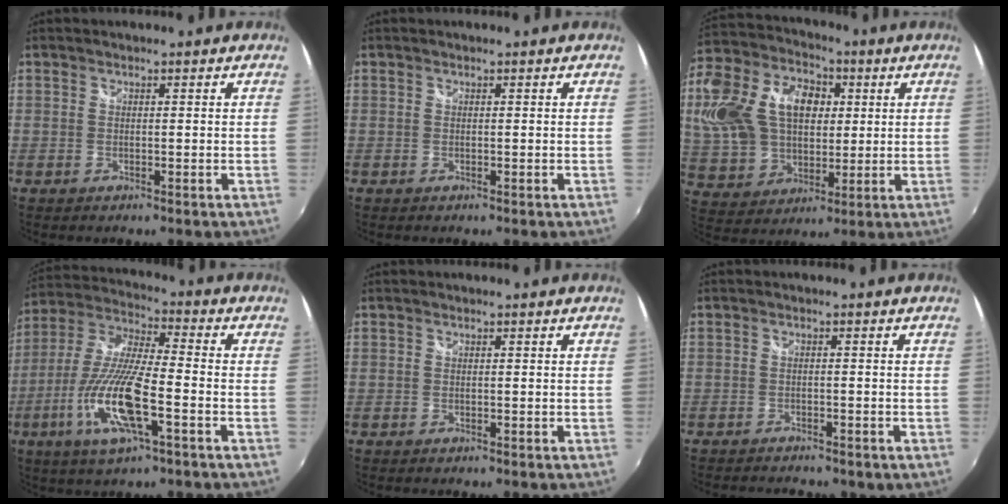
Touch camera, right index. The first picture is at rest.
{"total": 0.0}
{"total": 23.0, "force": [4.4, 16.4, 15.5], "torque": [-0.353, 0.048, 0.089]}
{"total": 16.2, "force": [-6.0, 3.2, 14.7], "torque": [-0.311, -0.017, -0.120]}
{"total": 0.0}
{"total": 5.3, "force": [-4.5, 1.6, 2.4], "torque": [-0.055, -0.015, -0.065]}